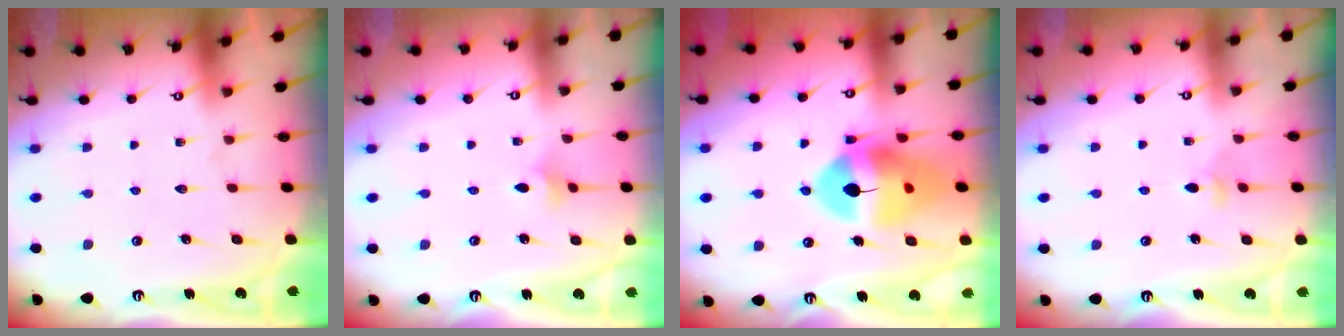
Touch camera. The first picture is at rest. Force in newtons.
{"total": 3.1, "press": 3.0, "slide": 0.7}
{"total": 15.2, "press": 15.1, "slide": 2.1}
{"total": 3.6, "press": 3.5, "slide": 0.8}